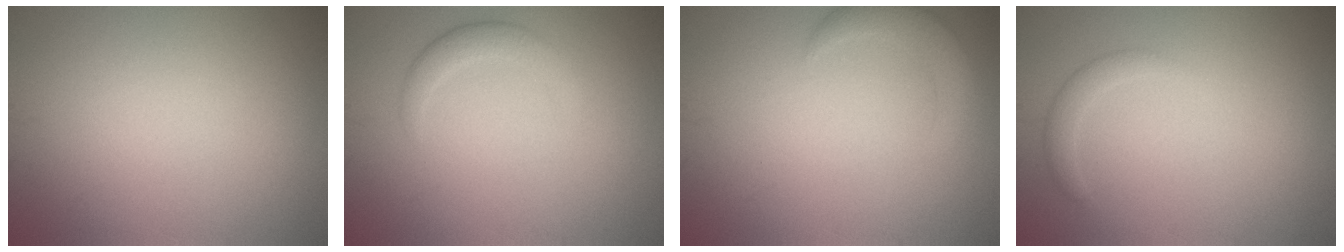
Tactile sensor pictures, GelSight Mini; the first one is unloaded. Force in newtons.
{"total": 1.9, "press": 1.9, "slide": 0.2}
{"total": 2.8, "press": 2.8, "slide": 0.2}
{"total": 1.5, "press": 1.5, "slide": 0.1}